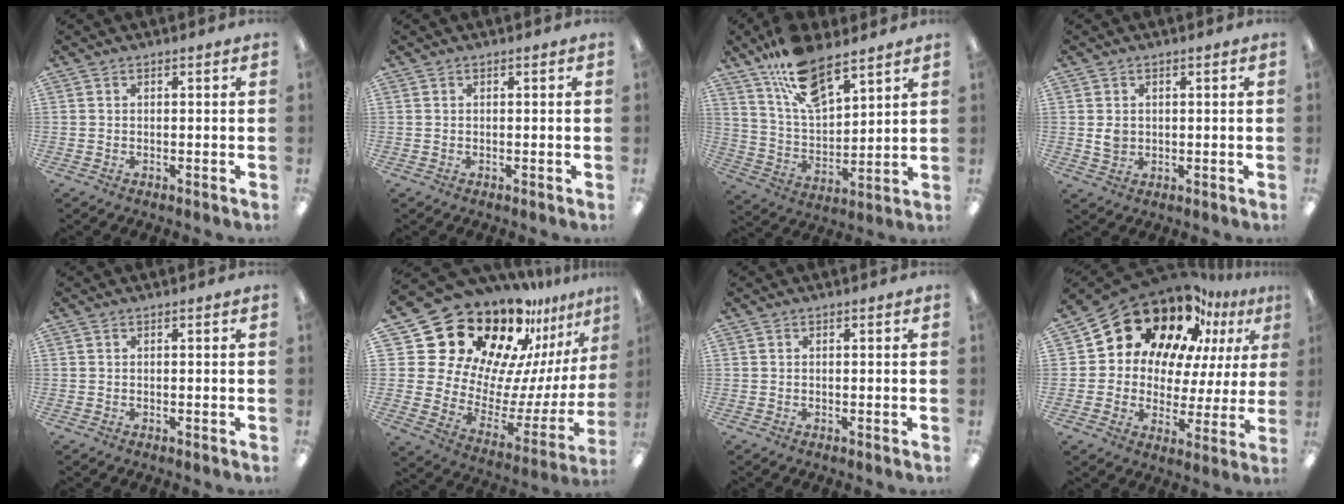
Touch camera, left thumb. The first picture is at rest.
{"total": 0.0}
{"total": 15.4, "force": [11.1, 6.3, 8.6], "torque": [-0.155, -0.053, 0.198]}
{"total": 3.2, "force": [0.4, 2.7, 1.6], "torque": [-0.023, 0.002, 0.006]}
{"total": 0.0}
{"total": 24.6, "force": [18.7, 12.7, 9.8], "torque": [-0.150, -0.165, 0.354]}
{"total": 0.0}
{"total": 19.4, "force": [13.7, 11.3, 7.6], "torque": [-0.147, -0.092, 0.251]}